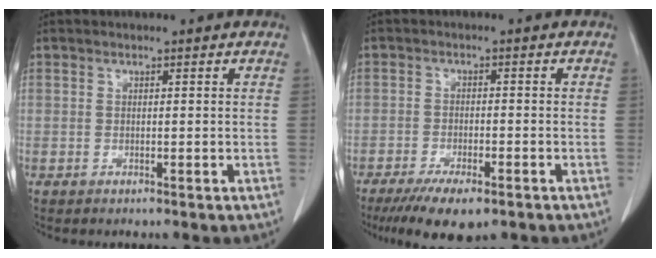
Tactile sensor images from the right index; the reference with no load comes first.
{"total": 8.5, "force": [-5.9, 2.4, 5.6], "torque": [-0.087, -0.015, -0.091]}